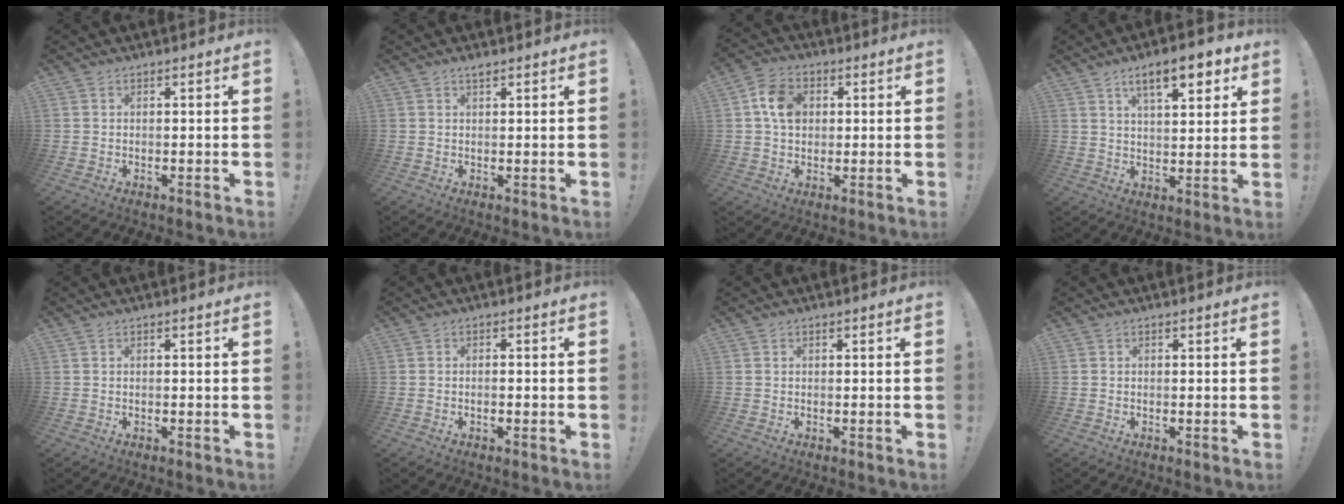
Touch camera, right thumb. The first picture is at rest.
{"total": 1.3, "force": [1.1, 0.2, 0.7], "torque": [-0.003, -0.005, 0.017]}
{"total": 9.4, "force": [1.9, 7.2, 5.8], "torque": [-0.085, 0.014, 0.039]}
{"total": 11.6, "force": [6.3, 3.8, 8.9], "torque": [-0.125, -0.024, 0.100]}
{"total": 0.0}
{"total": 1.1, "force": [-0.8, 0.2, 0.8], "torque": [-0.020, 0.003, -0.013]}
{"total": 0.0}
{"total": 0.0}